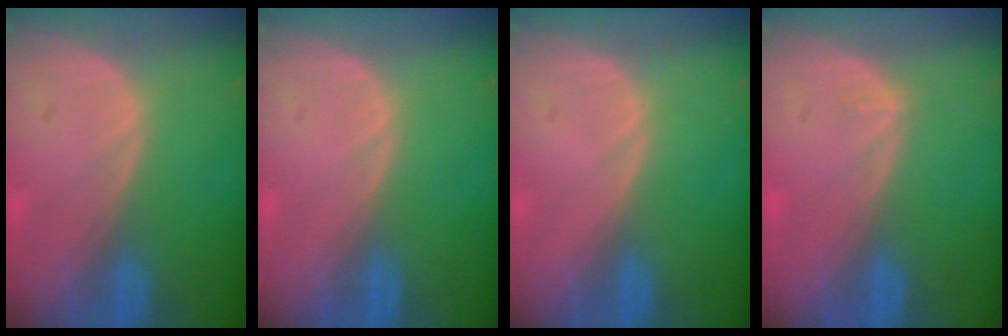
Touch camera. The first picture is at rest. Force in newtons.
{"total": 0.0}
{"total": 0.0}
{"total": 0.6, "press": 0.4, "slide": 0.5}